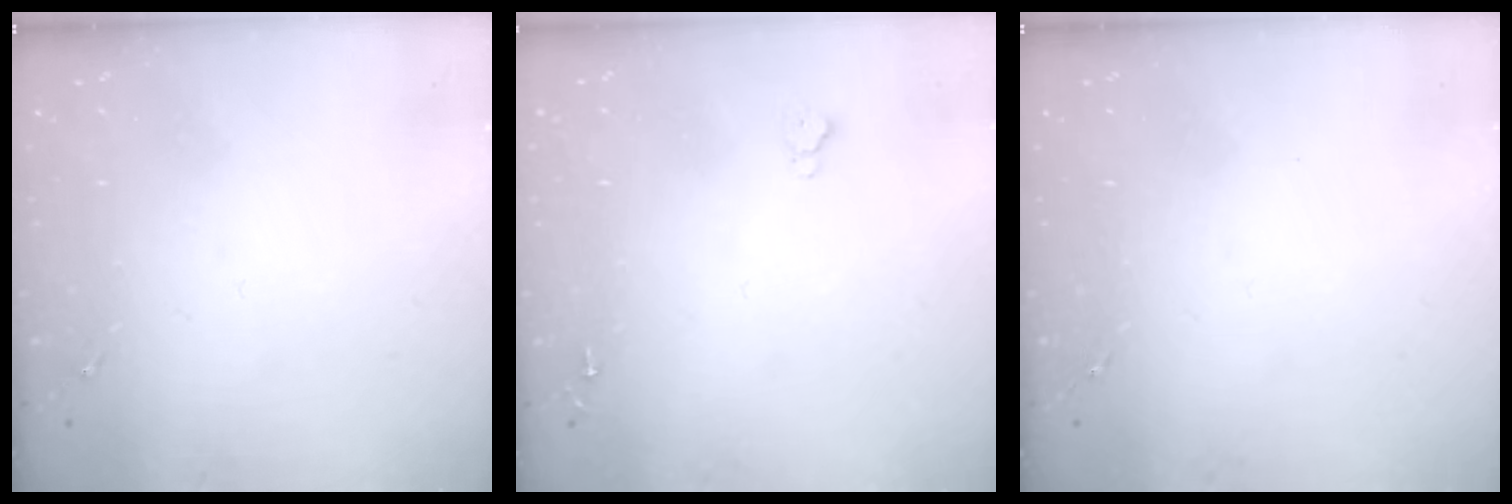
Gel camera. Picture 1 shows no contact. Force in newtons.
{"total": 2.6, "press": 2.5, "slide": 0.3}
{"total": 0.0}